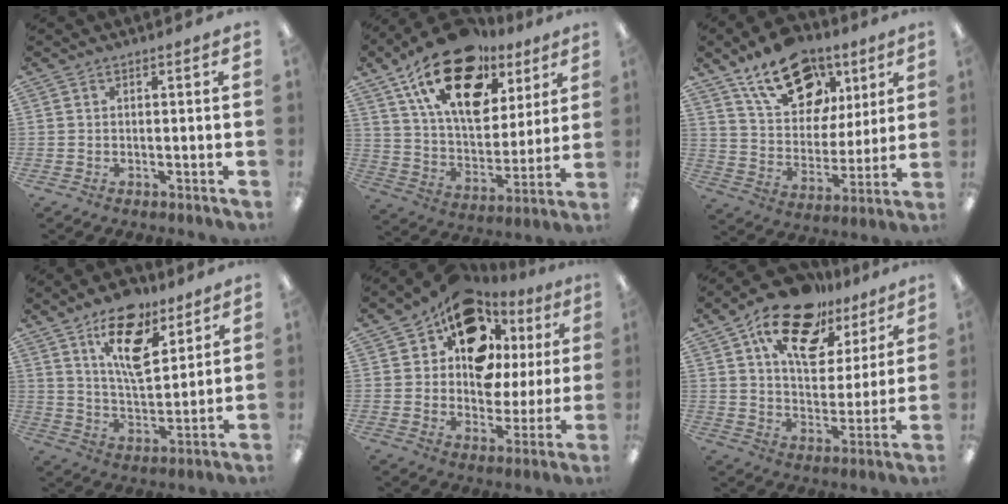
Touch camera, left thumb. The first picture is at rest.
{"total": 22.4, "force": [12.9, 12.4, 13.5], "torque": [-0.231, -0.063, 0.226]}
{"total": 19.8, "force": [12.1, 12.1, 10.1], "torque": [-0.157, -0.054, 0.213]}
{"total": 16.7, "force": [10.2, 7.8, 10.8], "torque": [-0.164, -0.043, 0.172]}
{"total": 14.2, "force": [8.2, 9.5, 6.7], "torque": [-0.120, -0.057, 0.153]}
{"total": 19.2, "force": [12.7, 9.6, 10.7], "torque": [-0.181, -0.060, 0.221]}